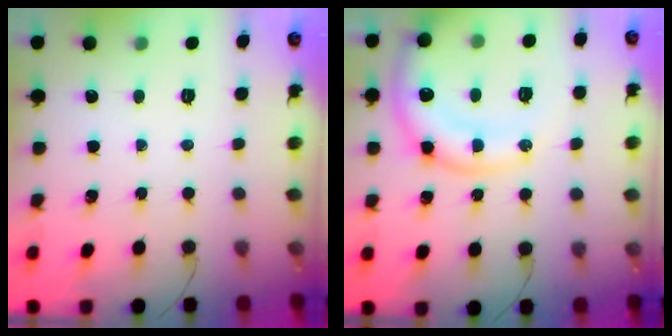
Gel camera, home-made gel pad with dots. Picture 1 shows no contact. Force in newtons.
{"total": 15.0, "press": 14.9, "slide": 2.2}